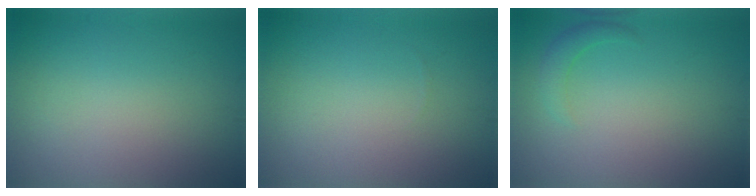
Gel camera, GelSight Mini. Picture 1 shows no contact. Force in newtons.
{"total": 0.0}
{"total": 1.4, "press": 1.4, "slide": 0.1}